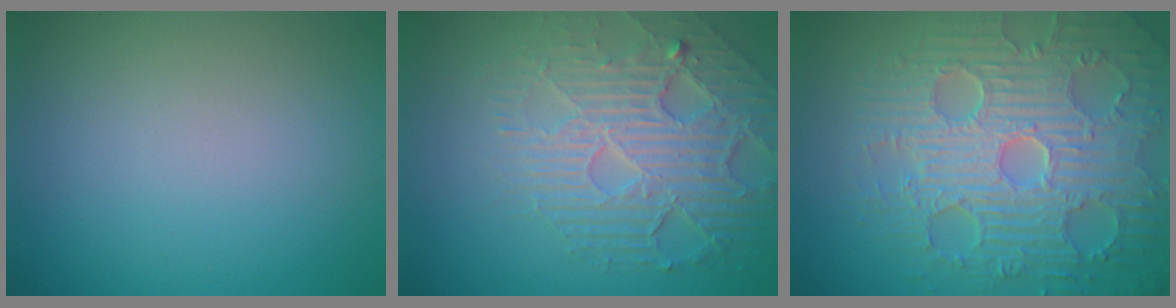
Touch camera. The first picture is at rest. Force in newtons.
{"total": 6.9, "press": 5.0, "slide": 4.7}
{"total": 9.2, "press": 6.5, "slide": 6.5}